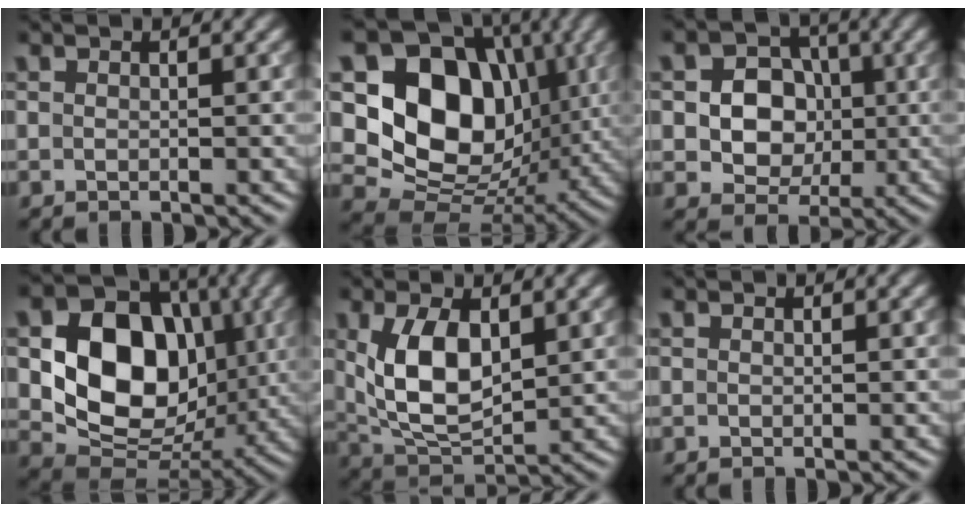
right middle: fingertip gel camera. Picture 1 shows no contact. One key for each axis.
{"total": 12.9, "fx": 2.2, "fy": 10.0, "fz": 7.9, "tx": -0.120, "ty": -0.008, "tz": 0.029}
{"total": 6.4, "fx": 0.1, "fy": 5.6, "fz": 3.2, "tx": -0.035, "ty": 0.016, "tz": -0.014}
{"total": 12.1, "fx": 1.0, "fy": 9.3, "fz": 7.7, "tx": -0.138, "ty": -0.011, "tz": 0.017}
{"total": 6.6, "fx": 1.2, "fy": 3.5, "fz": 5.5, "tx": -0.118, "ty": -0.004, "tz": 0.031}
{"total": 0.0}